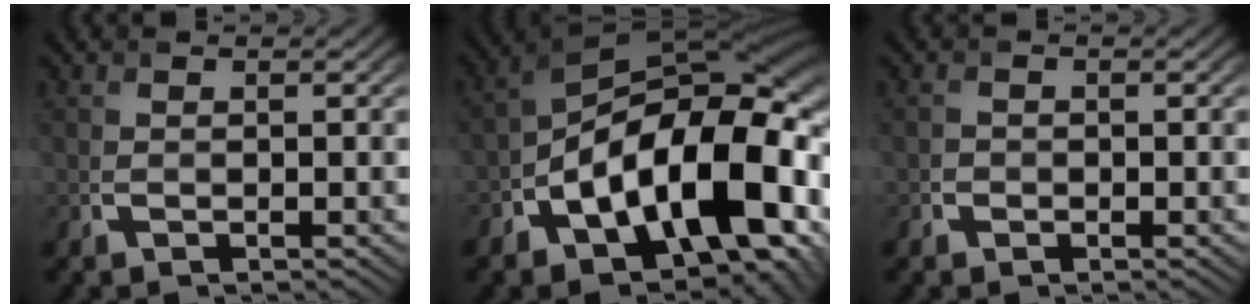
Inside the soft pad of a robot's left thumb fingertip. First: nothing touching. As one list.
[{"total": 18.7, "force": [-5.7, 10.1, 14.6], "torque": [-0.219, -0.014, -0.095]}, {"total": 1.1, "force": [-0.5, 1.0, 0.0], "torque": [0.000, -0.007, -0.013]}]